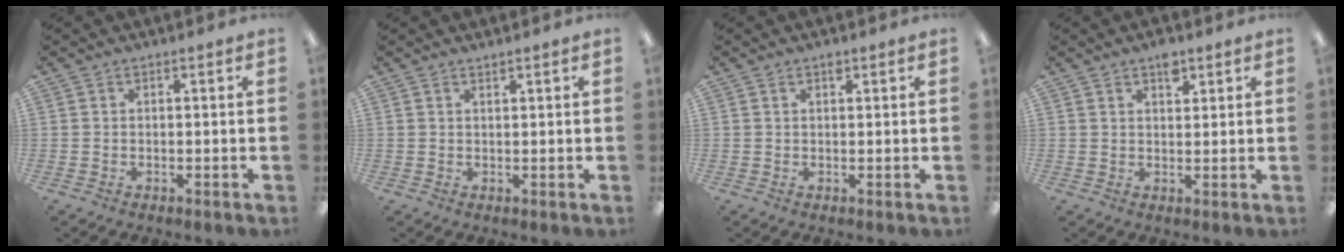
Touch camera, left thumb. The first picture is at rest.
{"total": 0.9, "force": [0.9, 0.0, 0.2], "torque": [-0.004, -0.001, 0.017]}
{"total": 1.3, "force": [0.9, 0.5, 0.7], "torque": [-0.007, -0.003, 0.015]}
{"total": 3.8, "force": [2.5, 2.0, 2.0], "torque": [-0.012, -0.012, 0.039]}